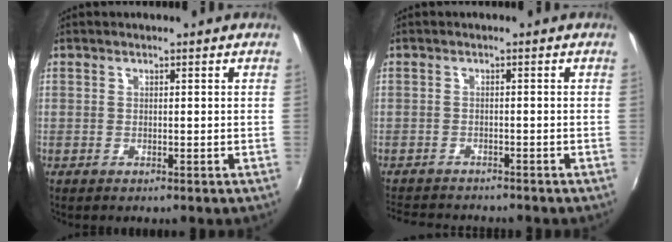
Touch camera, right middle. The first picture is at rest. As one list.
[{"total": 6.9, "force": [-6.4, 1.4, 1.9], "torque": [-0.056, -0.012, -0.102]}]